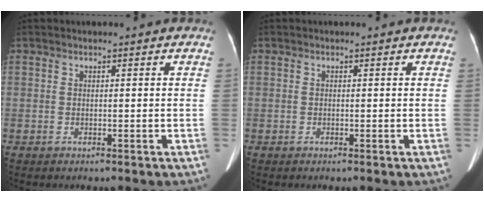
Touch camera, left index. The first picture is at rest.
{"total": 0.0}